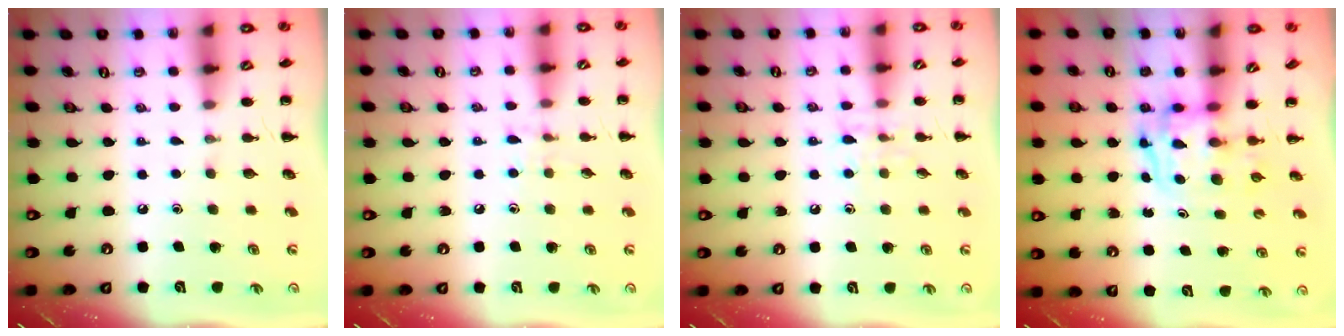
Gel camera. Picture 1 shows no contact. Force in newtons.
{"total": 6.4, "press": 6.1, "slide": 2.0}
{"total": 6.6, "press": 6.5, "slide": 1.0}
{"total": 3.3, "press": 3.2, "slide": 0.6}